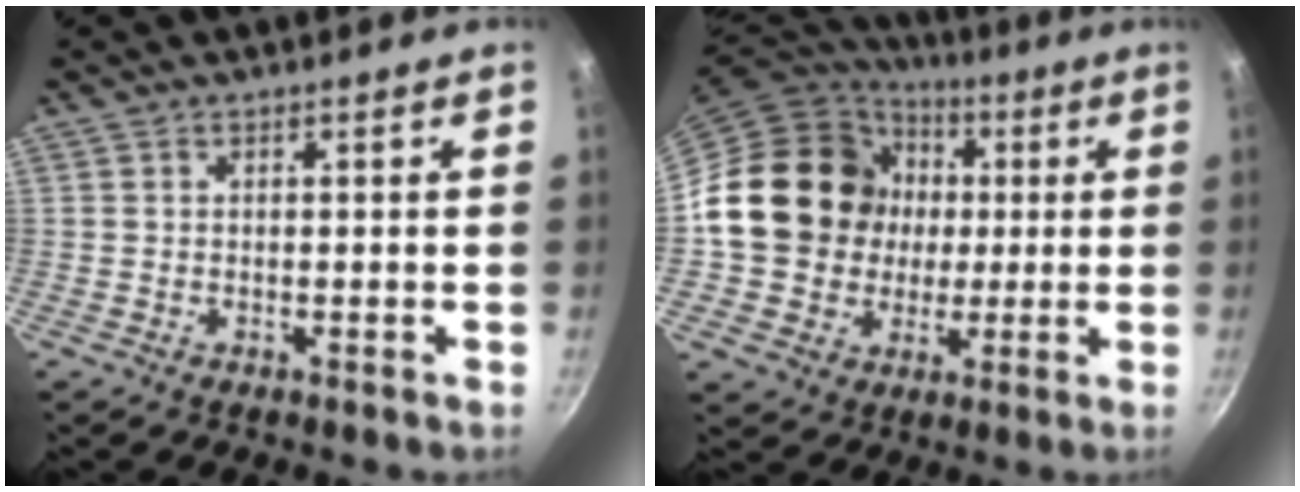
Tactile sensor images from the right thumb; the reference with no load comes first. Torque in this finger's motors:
{"motor_torque": [1.70, 3.31, 1.04, -0.82, 0.16]}